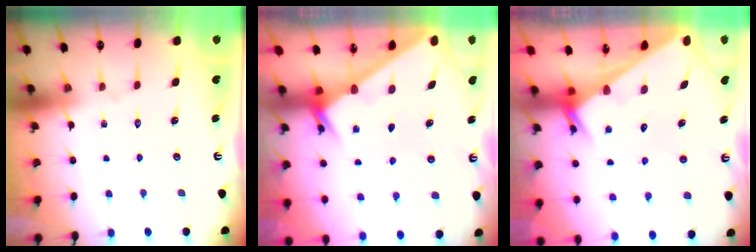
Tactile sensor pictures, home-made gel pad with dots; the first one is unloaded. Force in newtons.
{"total": 1.8, "press": 1.8, "slide": 0.0}
{"total": 2.0, "press": 2.0, "slide": 0.1}